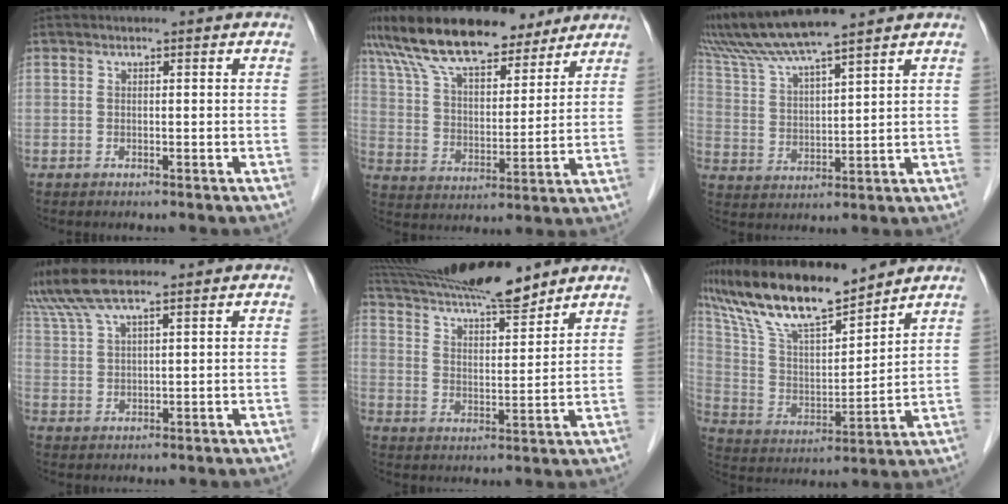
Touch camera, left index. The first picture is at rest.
{"total": 20.4, "force": [16.0, 6.8, 10.5], "torque": [-0.199, 0.052, 0.267]}
{"total": 11.1, "force": [9.8, -0.8, 5.2], "torque": [-0.108, 0.023, 0.187]}
{"total": 8.2, "force": [7.0, 0.5, 4.4], "torque": [-0.092, 0.030, 0.133]}
{"total": 16.5, "force": [14.6, 1.4, 7.5], "torque": [-0.133, 0.012, 0.247]}
{"total": 16.0, "force": [13.5, 2.5, 8.3], "torque": [-0.166, 0.006, 0.256]}